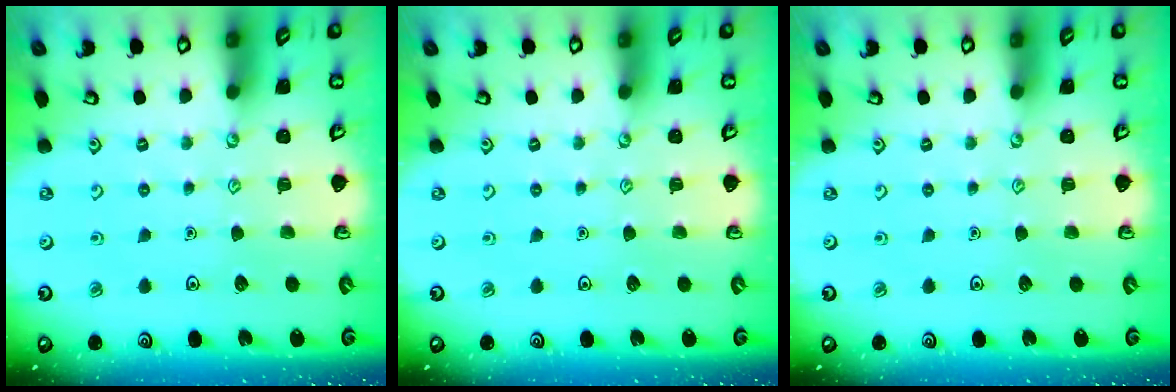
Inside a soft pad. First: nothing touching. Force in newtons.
{"total": 0.0}
{"total": 0.0}